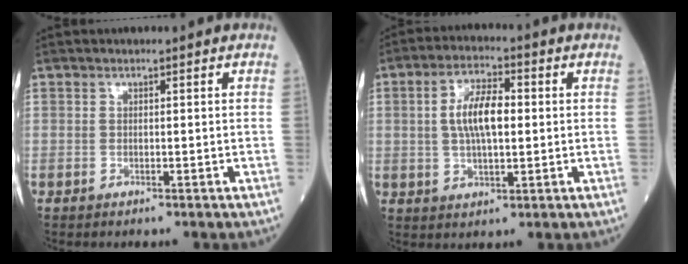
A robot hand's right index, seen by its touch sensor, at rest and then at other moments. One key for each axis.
{"total": 8.0, "fx": 0.8, "fy": 2.8, "fz": 7.4, "tx": -0.148, "ty": 0.010, "tz": 0.014}